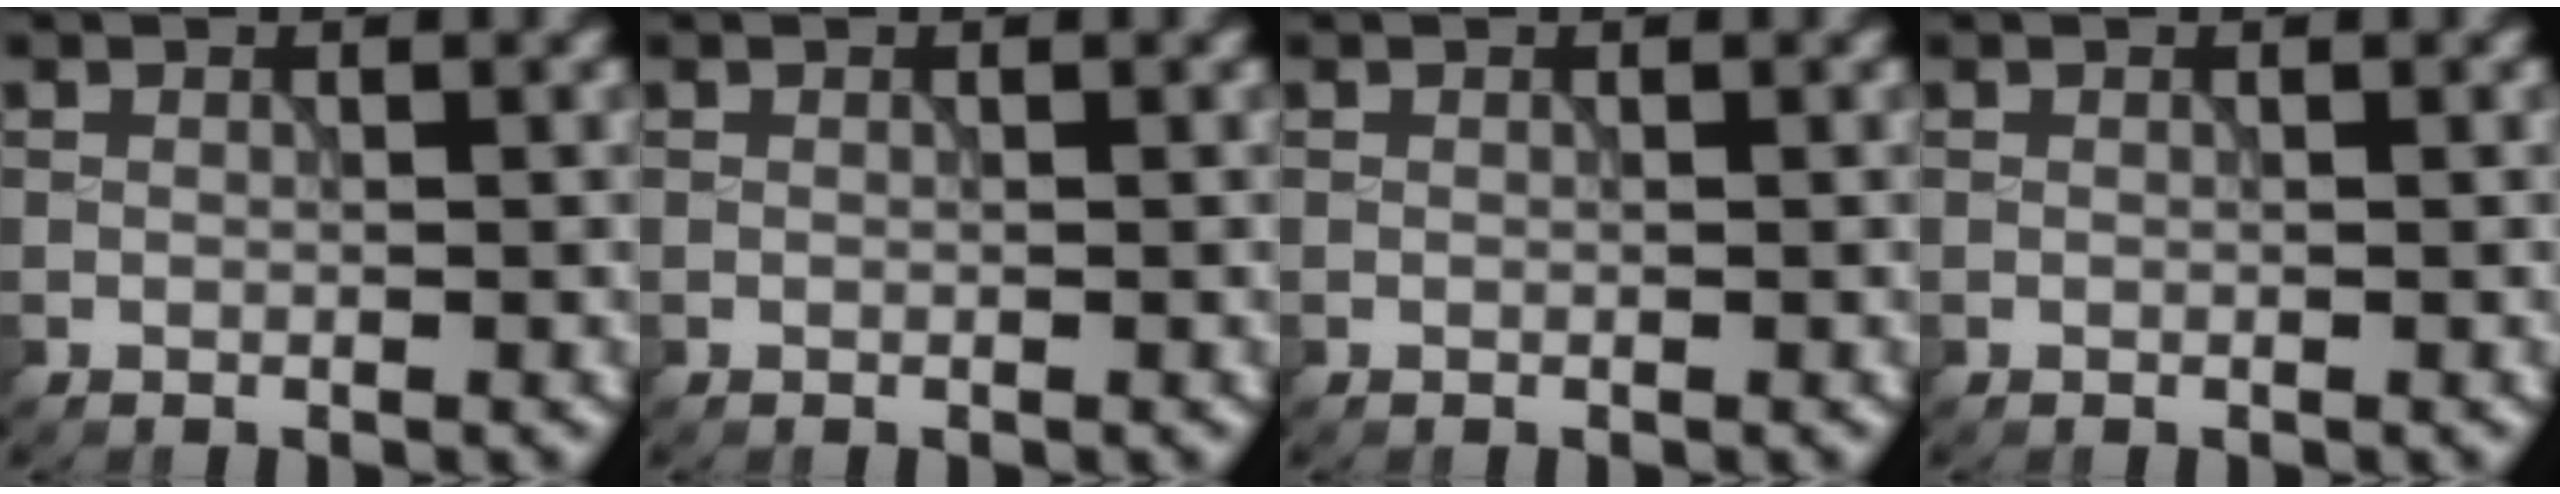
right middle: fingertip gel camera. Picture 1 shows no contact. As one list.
[{"total": 0.0}, {"total": 0.0}, {"total": 0.0}]